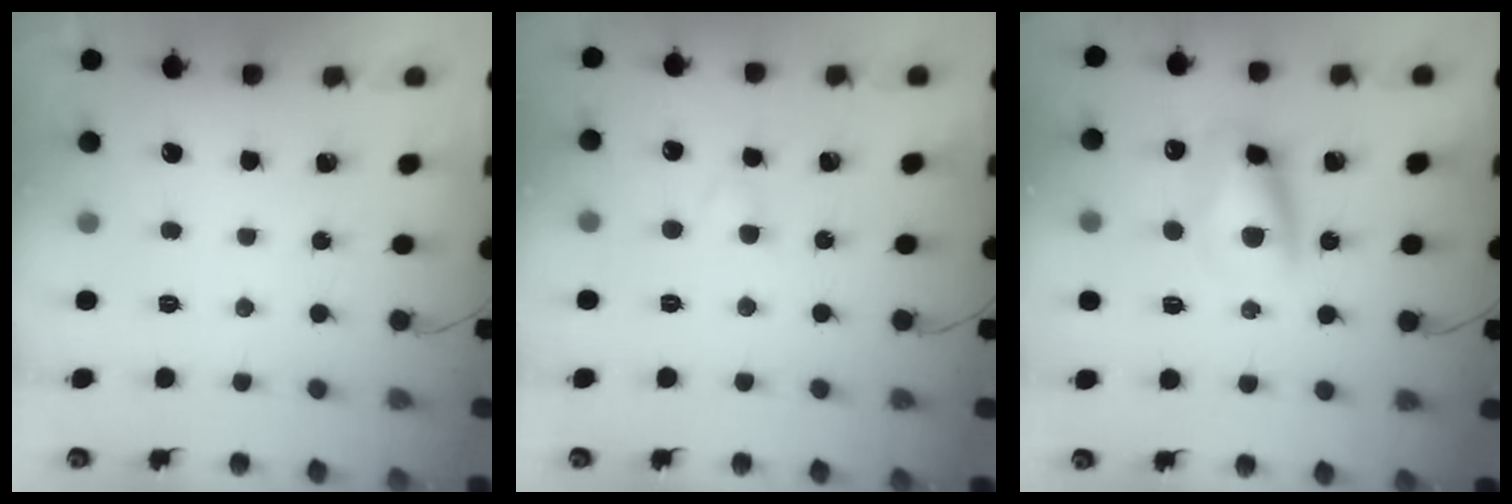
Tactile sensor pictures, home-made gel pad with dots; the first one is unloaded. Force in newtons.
{"total": 2.3, "press": 2.0, "slide": 1.0}
{"total": 9.8, "press": 9.5, "slide": 2.2}